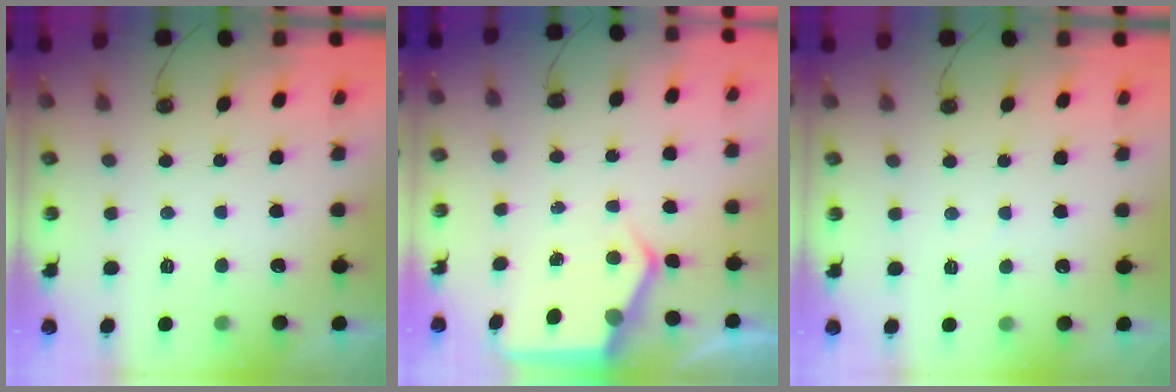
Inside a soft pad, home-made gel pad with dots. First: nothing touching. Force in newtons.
{"total": 4.5, "press": 4.5, "slide": 0.7}
{"total": 3.3, "press": 3.2, "slide": 0.5}